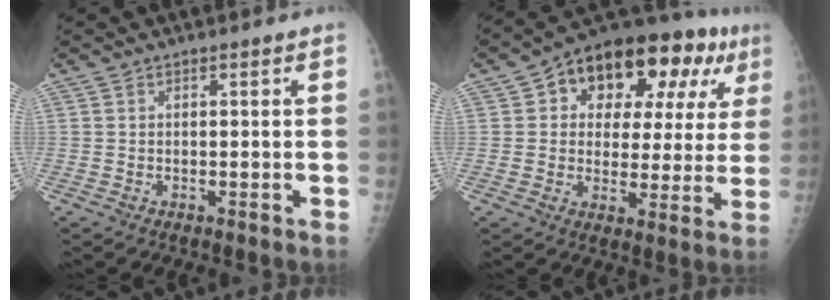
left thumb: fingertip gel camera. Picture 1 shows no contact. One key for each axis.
{"total": 19.9, "fx": 7.7, "fy": 11.3, "fz": 14.5, "tx": -0.149, "ty": 0.021, "tz": 0.101}